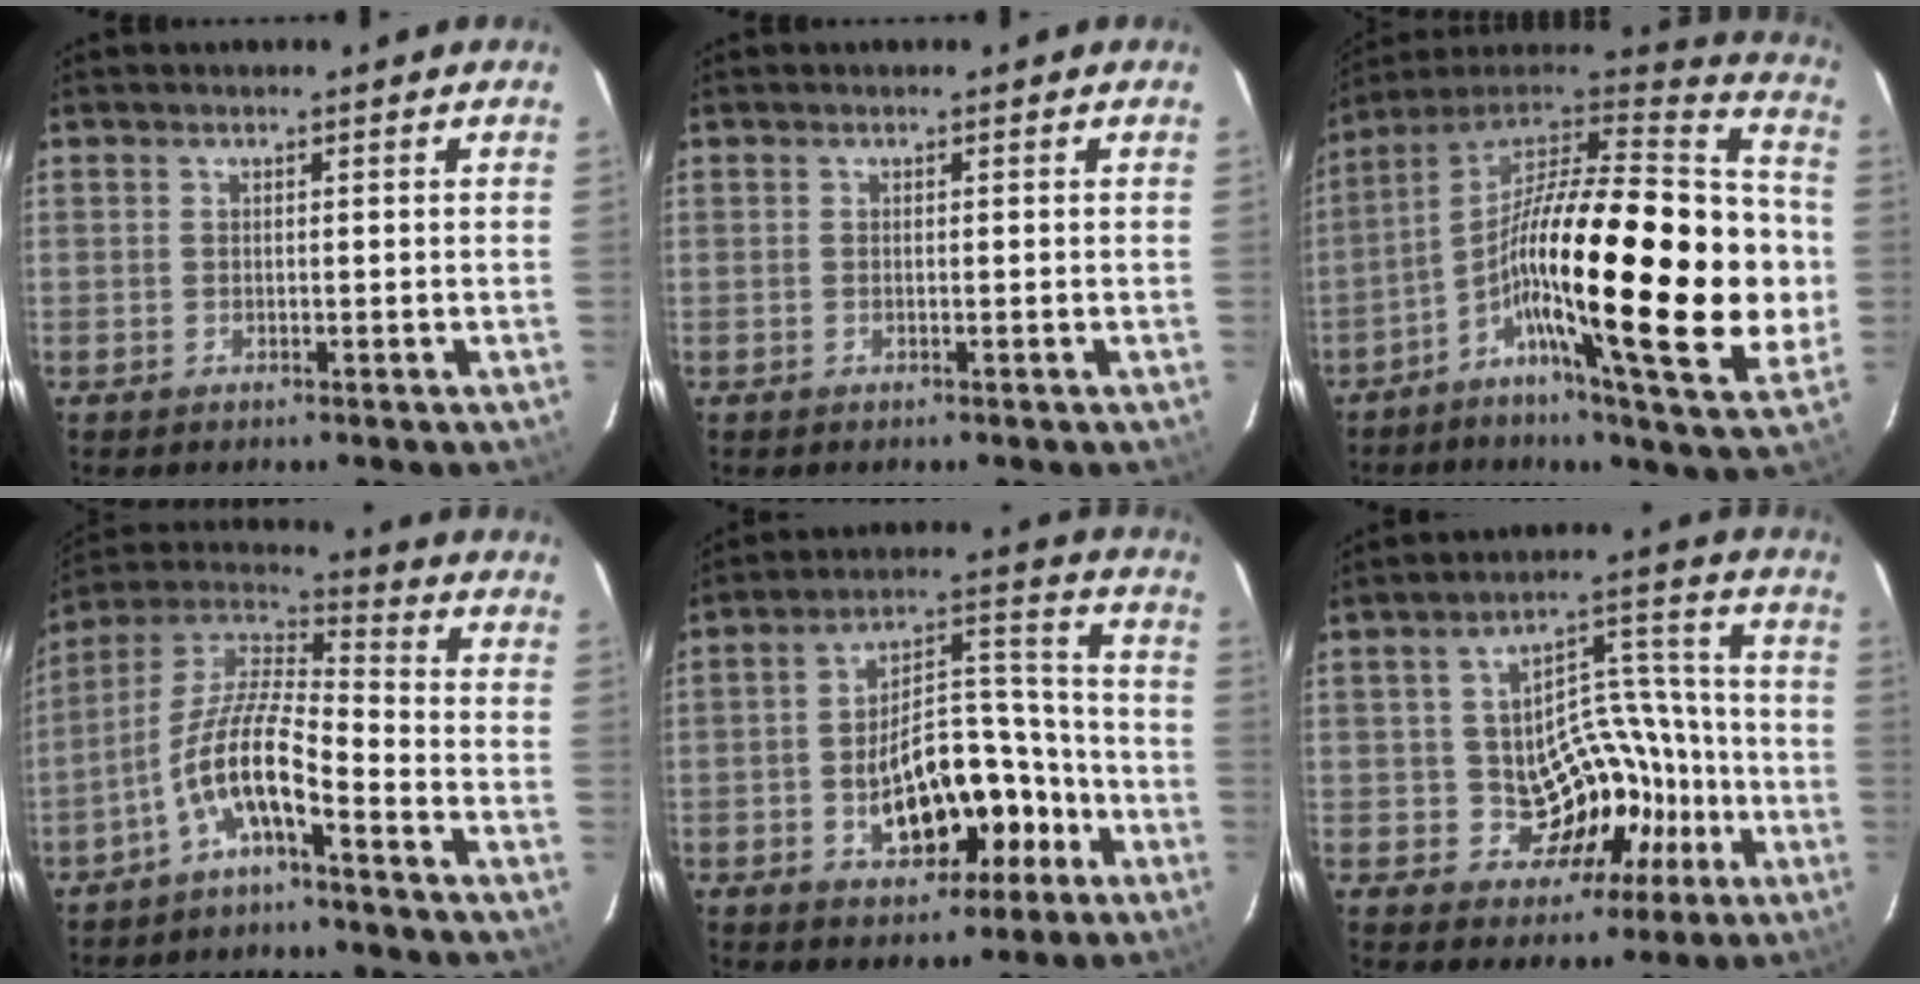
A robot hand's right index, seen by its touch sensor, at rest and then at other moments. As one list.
[{"total": 0.0}, {"total": 31.2, "force": [-5.2, 7.3, 29.9], "torque": [-0.479, -0.021, -0.103]}, {"total": 10.3, "force": [-5.9, 2.4, 8.1], "torque": [-0.174, 0.010, -0.113]}, {"total": 15.3, "force": [-6.4, 8.3, 11.2], "torque": [-0.190, 0.043, -0.077]}, {"total": 13.1, "force": [-4.6, 10.7, 6.1], "torque": [-0.097, 0.054, -0.035]}]